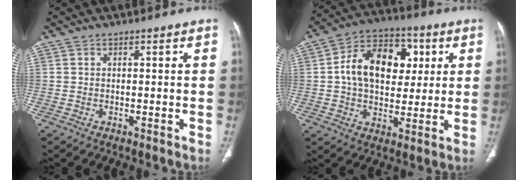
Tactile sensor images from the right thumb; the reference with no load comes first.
{"total": 16.8, "force": [3.0, 11.6, 11.8], "torque": [-0.159, 0.014, 0.043]}